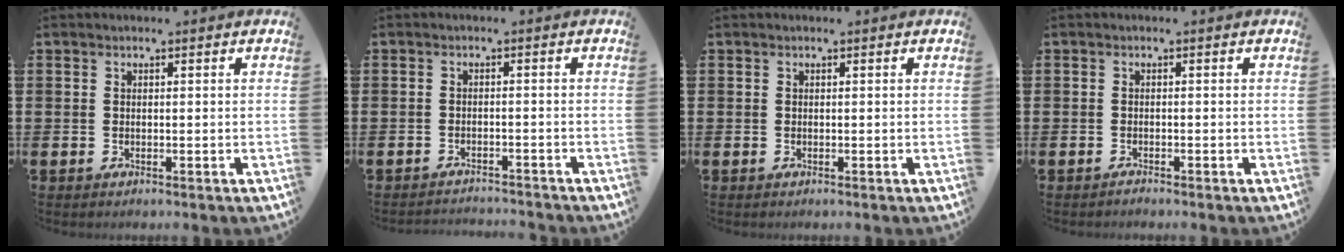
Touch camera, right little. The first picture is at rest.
{"total": 1.5, "force": [-1.5, -0.1, -0.1], "torque": [-0.002, 0.005, -0.032]}
{"total": 0.0}
{"total": 0.6, "force": [-0.5, 0.0, 0.1], "torque": [-0.003, -0.004, -0.010]}